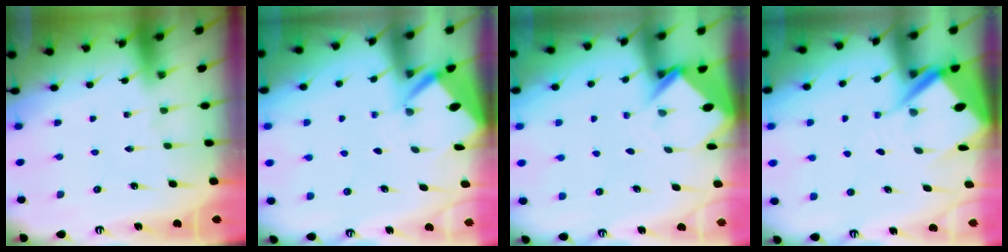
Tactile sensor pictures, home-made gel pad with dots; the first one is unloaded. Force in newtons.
{"total": 2.6, "press": 2.6, "slide": 0.3}
{"total": 3.8, "press": 3.8, "slide": 0.2}
{"total": 7.5, "press": 7.5, "slide": 0.7}